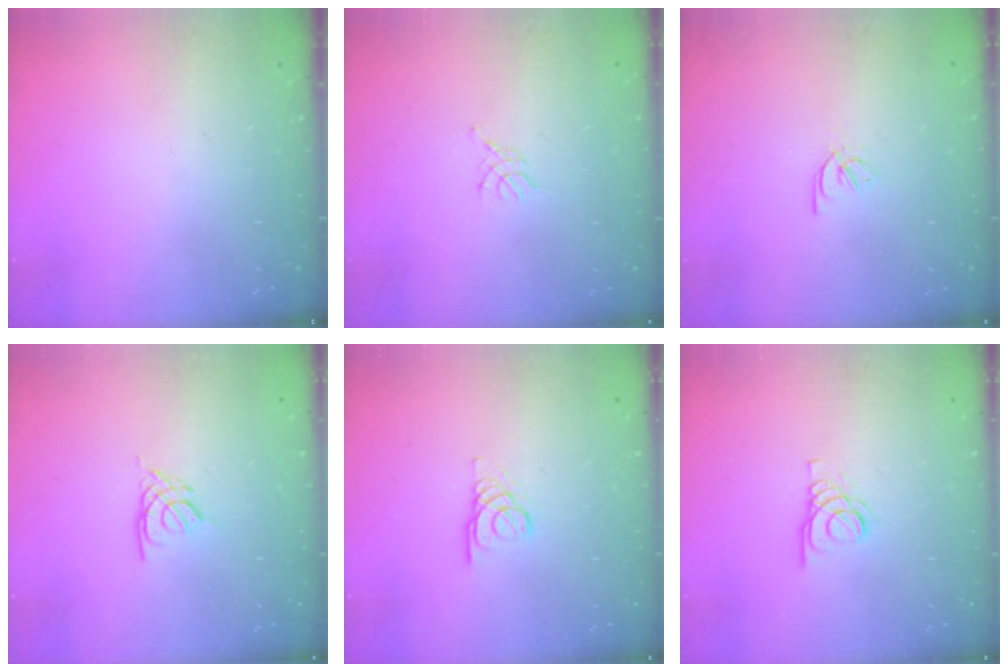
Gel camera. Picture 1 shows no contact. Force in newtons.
{"total": 2.3, "press": 2.2, "slide": 0.5}
{"total": 2.3, "press": 2.2, "slide": 0.5}
{"total": 2.6, "press": 2.6, "slide": 0.6}
{"total": 3.1, "press": 3.1, "slide": 0.2}
{"total": 2.1, "press": 2.1, "slide": 0.2}